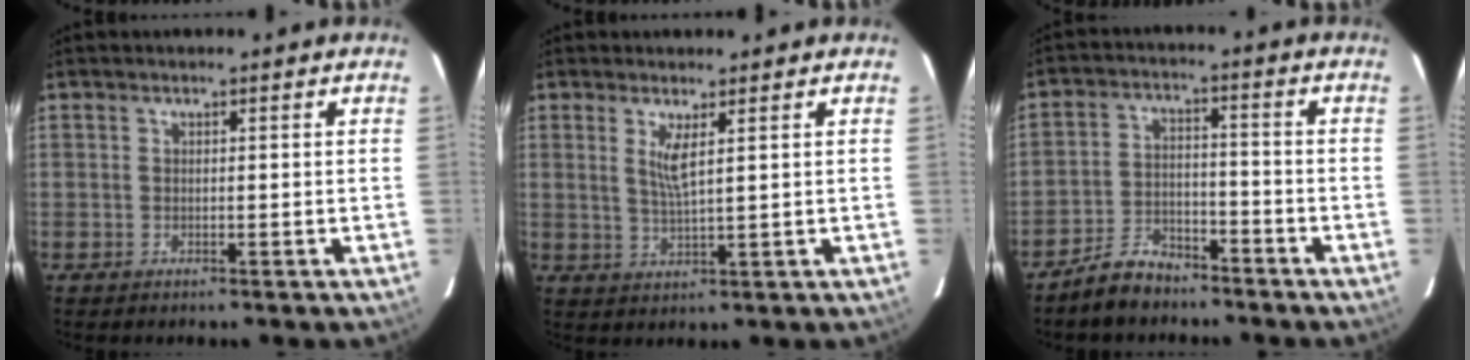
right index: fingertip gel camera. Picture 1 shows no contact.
{"total": 3.7, "force": [1.5, 0.2, 3.4], "torque": [-0.066, -0.008, 0.027]}
{"total": 7.1, "force": [-5.8, 3.4, 2.2], "torque": [-0.062, 0.018, -0.098]}